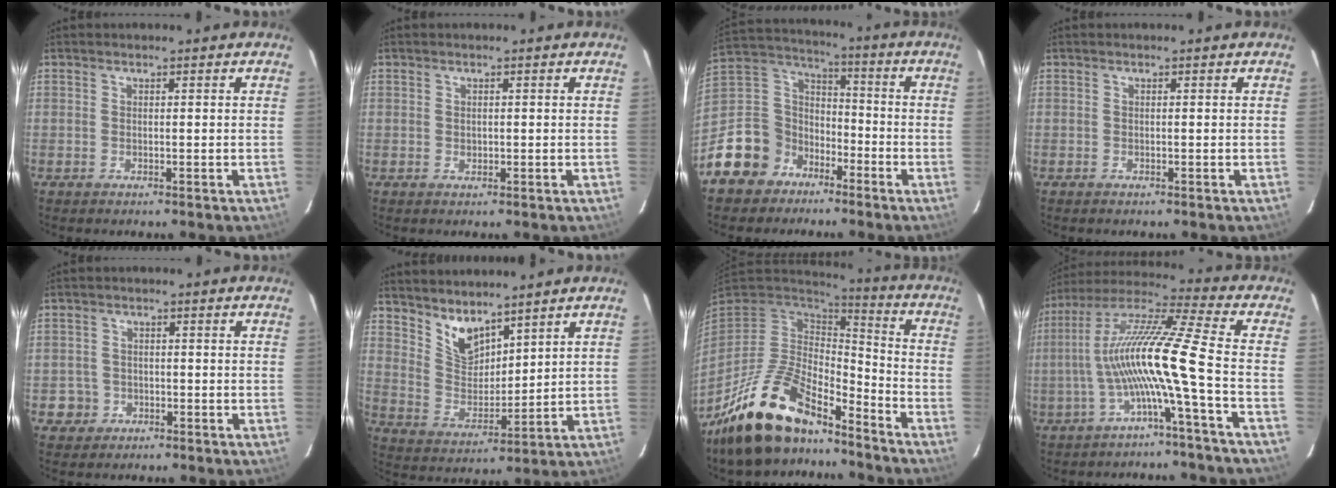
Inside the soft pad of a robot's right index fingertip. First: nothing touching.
{"total": 0.7, "force": [0.1, 0.6, 0.2], "torque": [0.000, 0.001, 0.002]}
{"total": 12.9, "force": [-8.1, 9.9, 2.1], "torque": [-0.073, 0.054, -0.142]}
{"total": 0.0}
{"total": 3.7, "force": [-1.2, 3.5, 0.0], "torque": [-0.007, 0.017, -0.016]}
{"total": 8.4, "force": [6.7, 3.3, 3.6], "torque": [-0.063, -0.003, 0.138]}
{"total": 19.3, "force": [-14.3, 7.1, 10.8], "torque": [-0.225, -0.024, -0.251]}
{"total": 13.4, "force": [-4.0, -1.7, 12.7], "torque": [-0.229, 0.002, -0.076]}